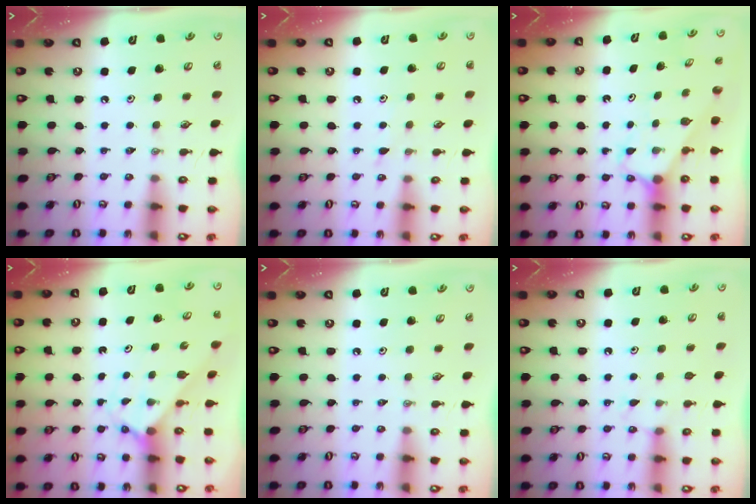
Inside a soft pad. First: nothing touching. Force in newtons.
{"total": 6.1, "press": 6.0, "slide": 0.6}
{"total": 4.1, "press": 4.0, "slide": 0.4}
{"total": 2.6, "press": 2.6, "slide": 0.2}
{"total": 0.0}
{"total": 5.7, "press": 5.7, "slide": 0.6}